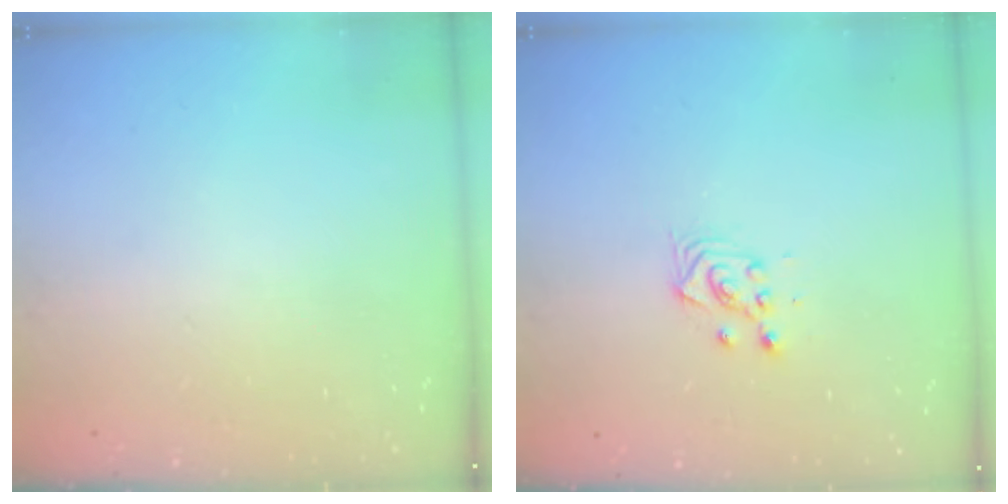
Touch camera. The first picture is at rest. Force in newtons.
{"total": 3.6, "press": 3.4, "slide": 1.2}